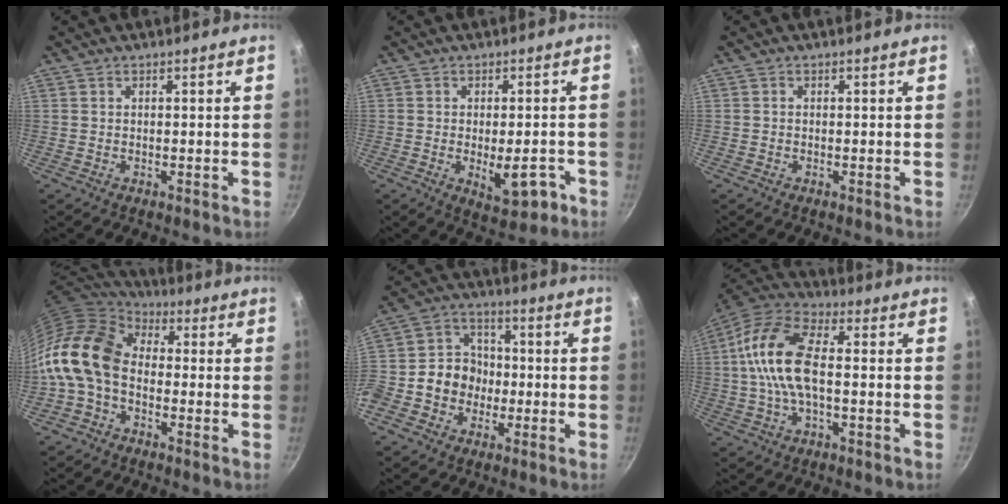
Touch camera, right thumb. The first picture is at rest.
{"total": 7.7, "force": [-2.5, 3.6, 6.3], "torque": [-0.060, 0.009, -0.026]}
{"total": 0.0}
{"total": 15.6, "force": [-1.8, 10.8, 11.0], "torque": [-0.202, 0.038, -0.059]}
{"total": 12.8, "force": [-3.1, 10.9, 6.1], "torque": [-0.070, 0.038, -0.070]}
{"total": 14.3, "force": [0.1, 6.9, 12.5], "torque": [-0.244, 0.034, -0.013]}